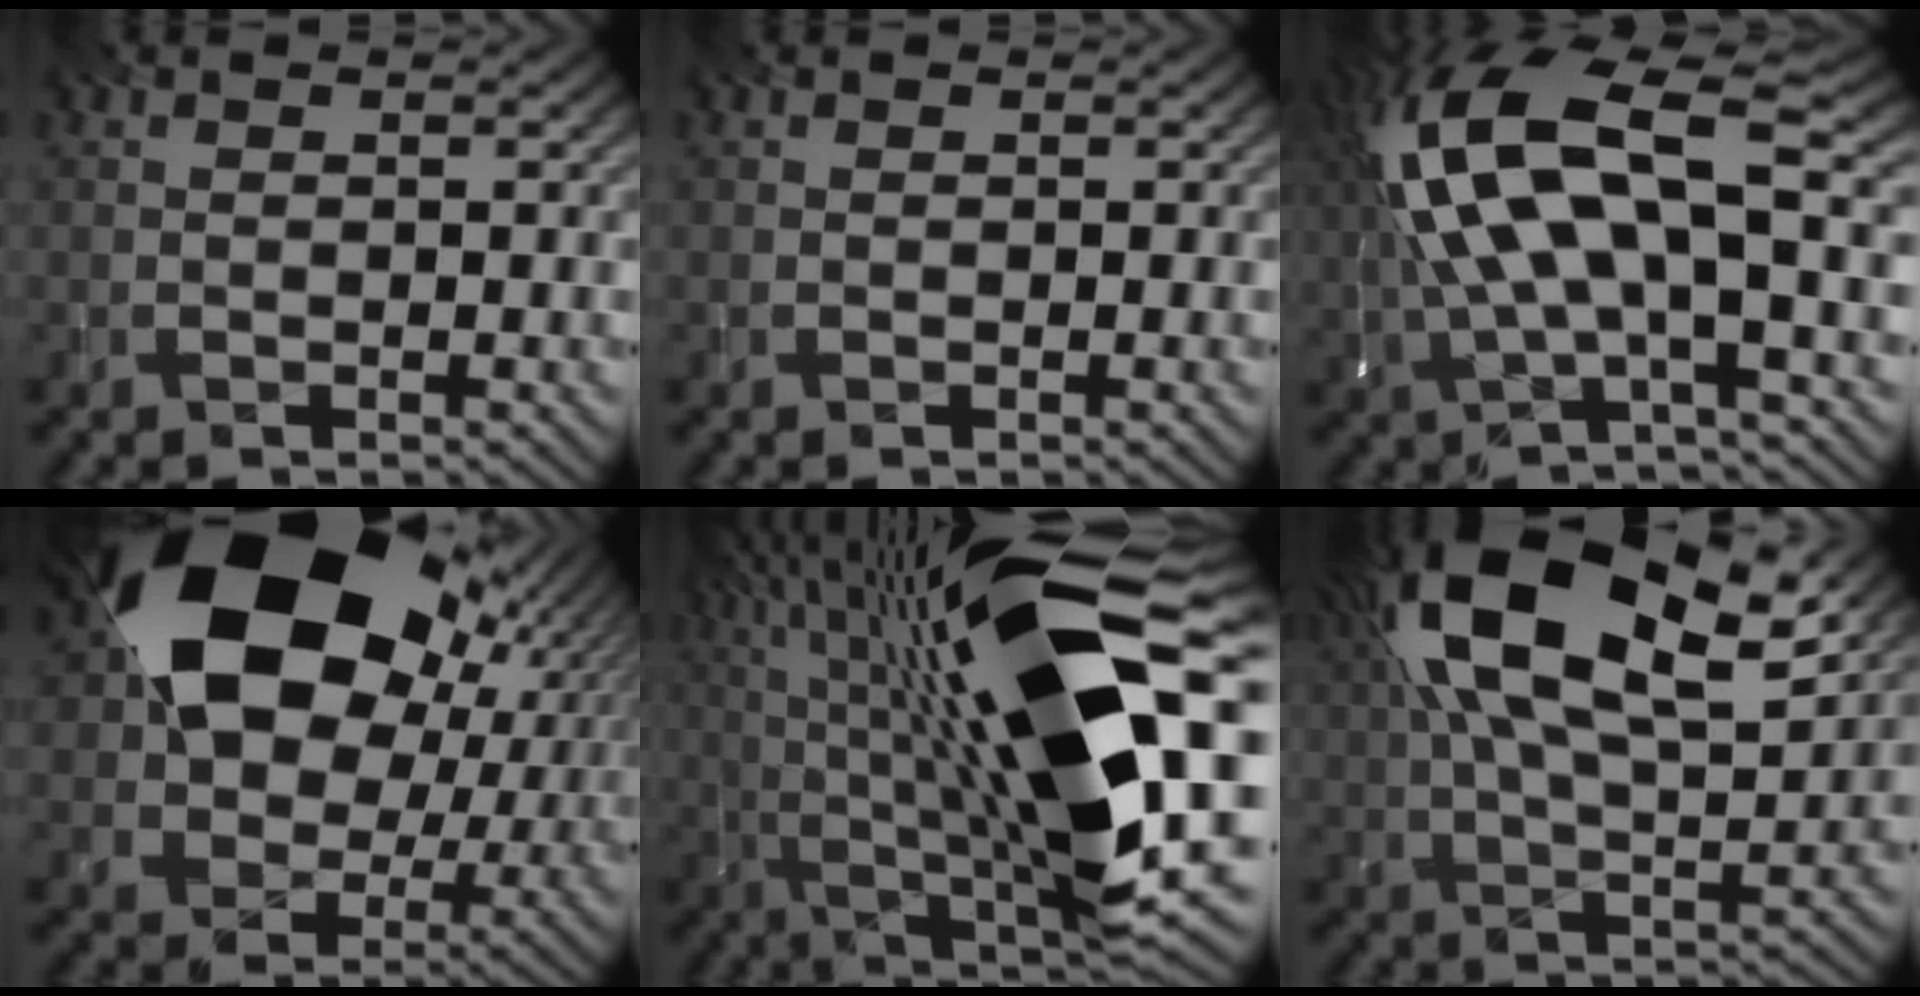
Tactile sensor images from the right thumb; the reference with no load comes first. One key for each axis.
{"total": 0.0}
{"total": 15.7, "fx": 1.4, "fy": 5.6, "fz": 14.6, "tx": -0.328, "ty": 0.013, "tz": 0.025}
{"total": 19.9, "fx": 5.8, "fy": 14.3, "fz": 12.7, "tx": -0.237, "ty": 0.000, "tz": 0.120}
{"total": 20.9, "fx": 2.3, "fy": 6.4, "fz": 19.8, "tx": -0.350, "ty": 0.030, "tz": 0.036}
{"total": 19.6, "fx": 7.6, "fy": 9.5, "fz": 15.4, "tx": -0.299, "ty": 0.037, "tz": 0.111}